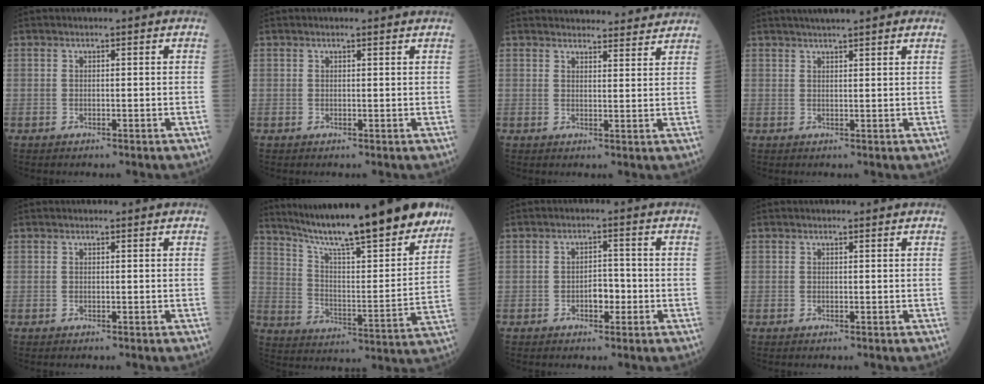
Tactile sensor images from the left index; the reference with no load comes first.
{"total": 0.9, "force": [0.8, 0.0, 0.3], "torque": [-0.011, 0.002, 0.010]}
{"total": 12.4, "force": [12.0, 2.3, 2.2], "torque": [-0.005, 0.009, 0.136]}
{"total": 13.1, "force": [10.7, 1.3, 7.5], "torque": [-0.113, 0.021, 0.146]}
{"total": 0.0}
{"total": 25.0, "force": [20.7, 2.0, 13.8], "torque": [-0.223, -0.037, 0.301]}
{"total": 2.8, "force": [-1.2, 1.5, 2.0], "torque": [-0.030, 0.002, -0.019]}
{"total": 0.6, "force": [0.6, 0.1, -0.1], "torque": [-0.007, -0.003, 0.006]}